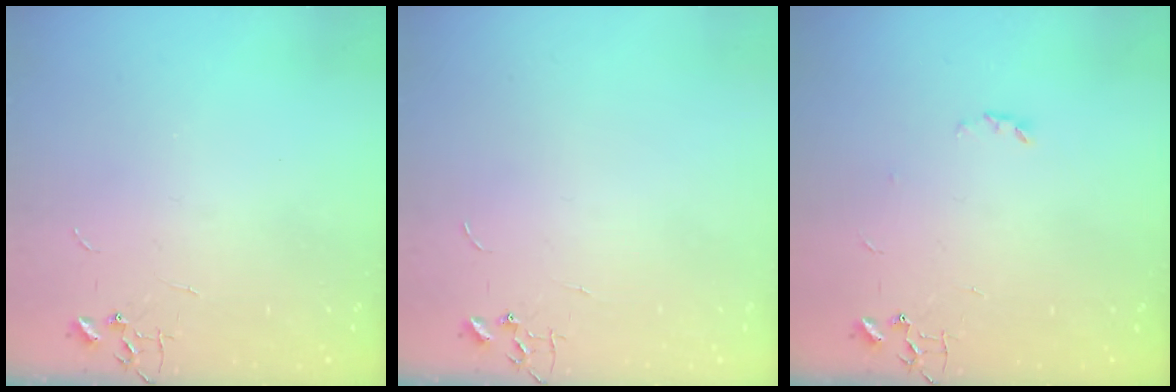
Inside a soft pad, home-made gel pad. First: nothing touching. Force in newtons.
{"total": 0.0}
{"total": 2.8, "press": 2.7, "slide": 0.5}